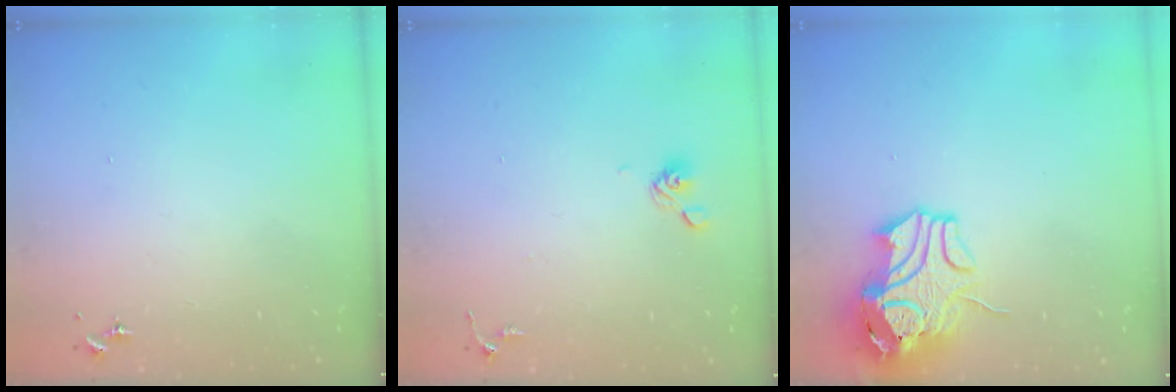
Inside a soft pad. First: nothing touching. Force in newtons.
{"total": 6.3, "press": 6.0, "slide": 2.1}
{"total": 12.8, "press": 12.7, "slide": 1.8}